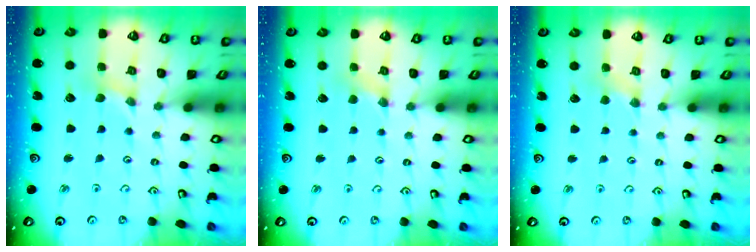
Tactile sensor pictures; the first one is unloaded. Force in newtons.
{"total": 2.5, "press": 2.4, "slide": 0.4}
{"total": 1.8, "press": 1.8, "slide": 0.3}